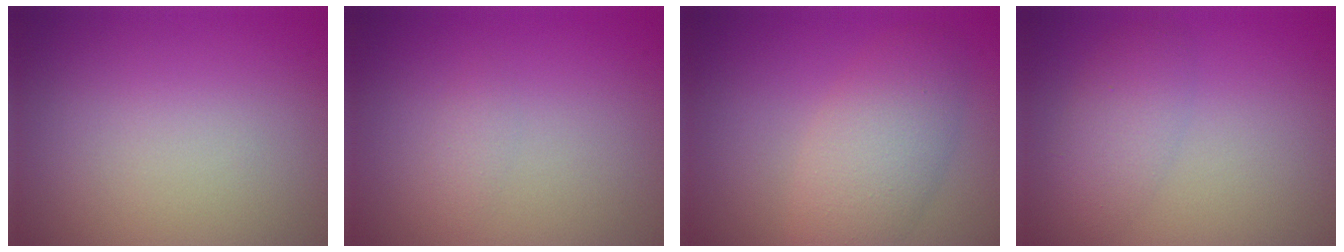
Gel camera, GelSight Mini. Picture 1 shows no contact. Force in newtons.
{"total": 2.1, "press": 2.1, "slide": 0.2}
{"total": 4.9, "press": 4.9, "slide": 0.4}
{"total": 2.8, "press": 2.8, "slide": 0.2}